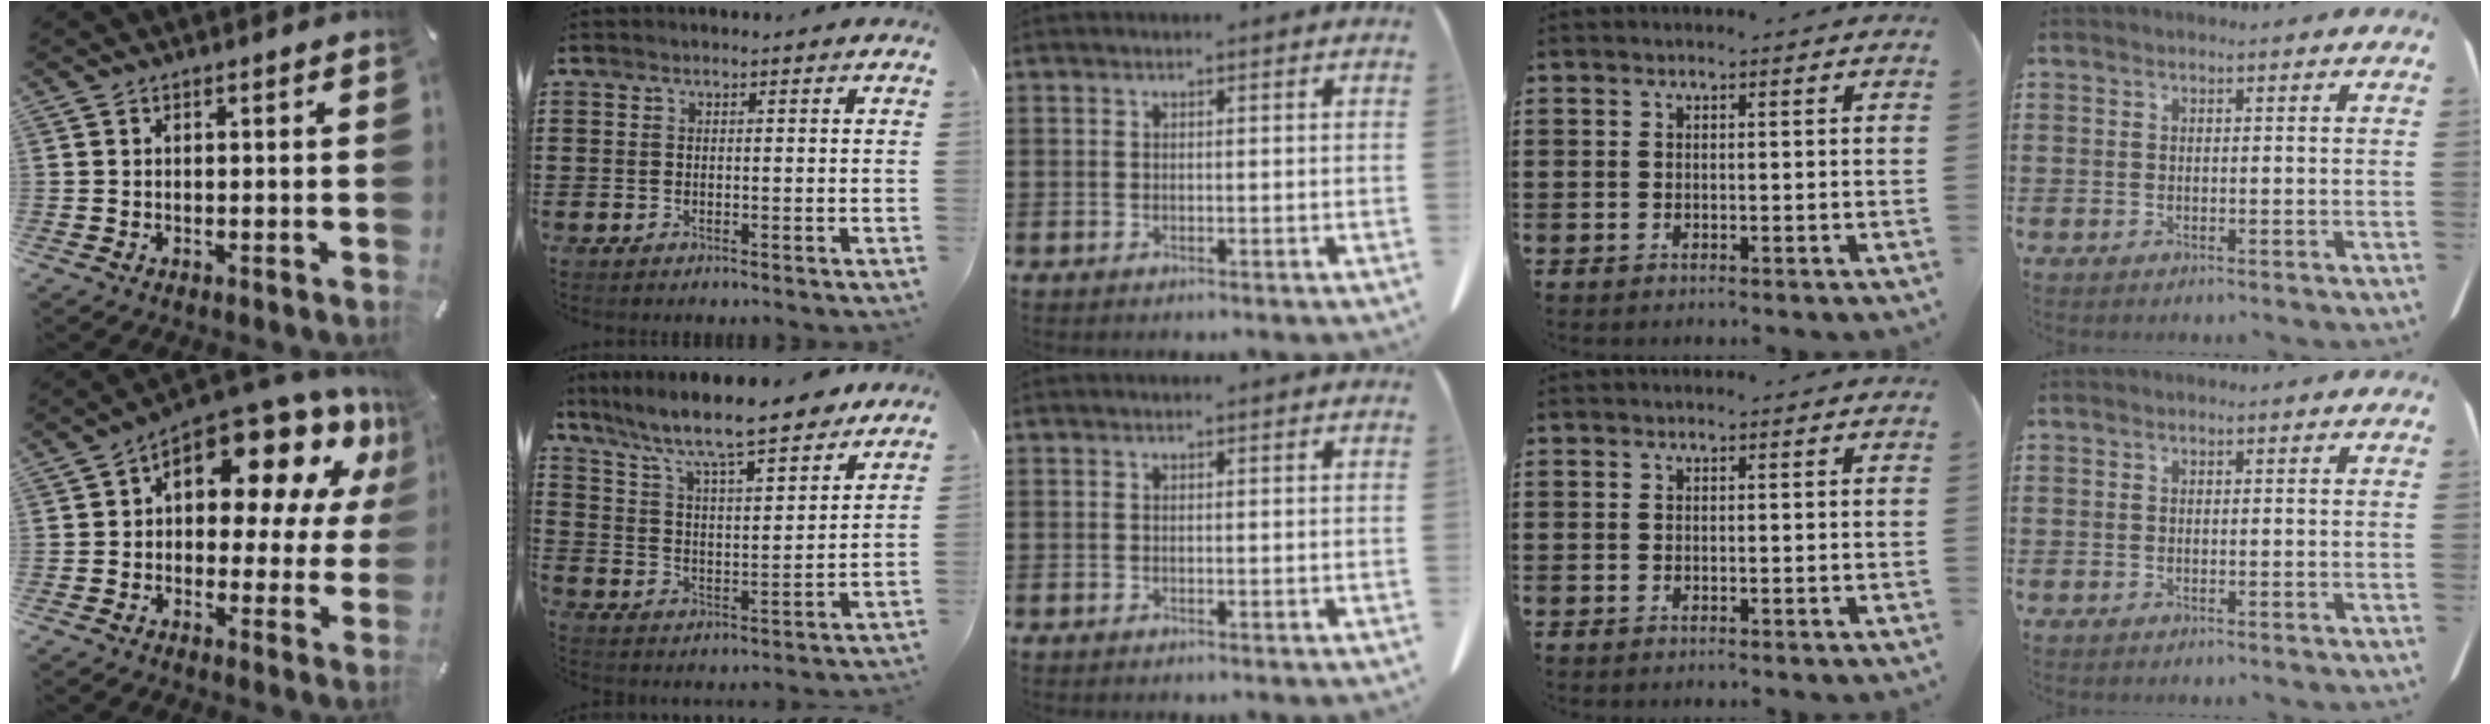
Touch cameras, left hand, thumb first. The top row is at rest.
{"thumb": {"total": 15.0, "force": [9.4, 7.3, 9.0], "torque": [-0.134, -0.083, 0.161]}, "index": {"total": 8.4, "force": [7.5, 0.6, 3.7], "torque": [-0.103, -0.045, 0.125]}}